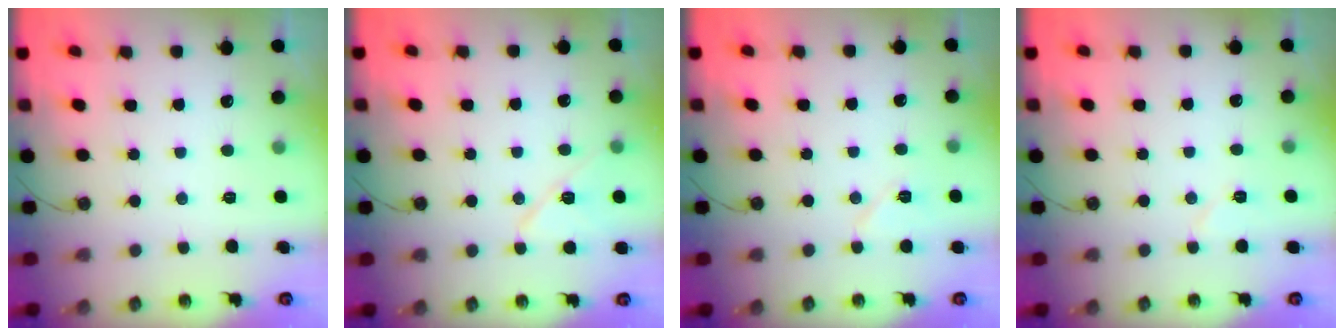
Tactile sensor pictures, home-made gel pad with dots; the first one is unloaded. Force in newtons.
{"total": 8.9, "press": 8.7, "slide": 1.8}
{"total": 5.7, "press": 4.3, "slide": 3.7}
{"total": 5.3, "press": 4.6, "slide": 2.6}